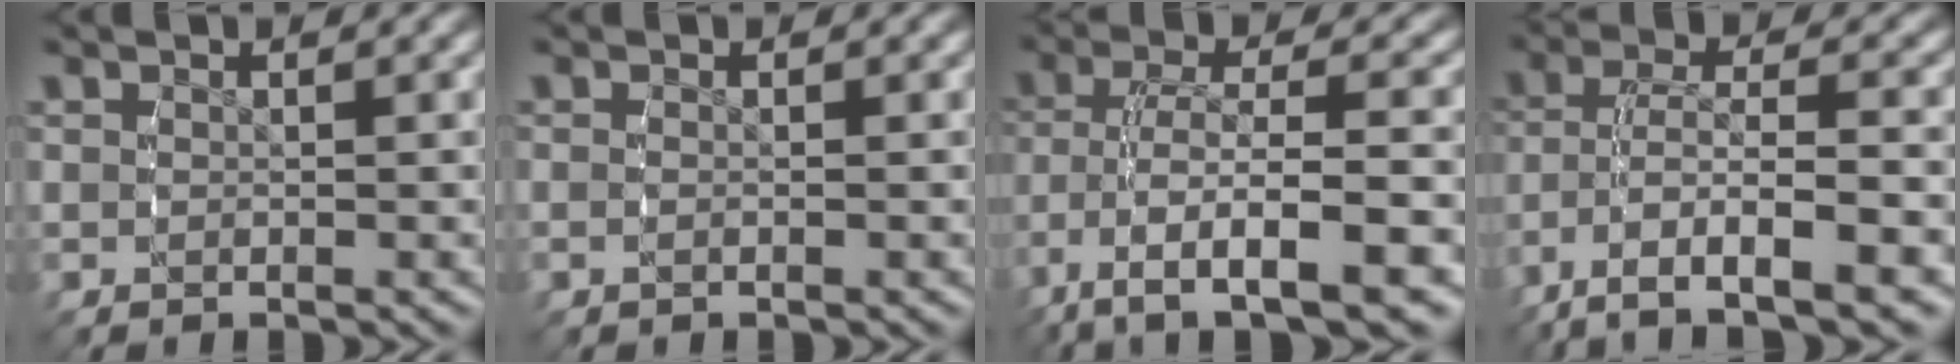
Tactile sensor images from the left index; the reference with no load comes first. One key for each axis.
{"total": 0.6, "fx": -0.4, "fy": 0.1, "fz": 0.4, "tx": -0.012, "ty": -0.002, "tz": -0.008}
{"total": 8.3, "fx": -4.2, "fy": 3.6, "fz": 6.1, "tx": -0.136, "ty": -0.042, "tz": -0.035}
{"total": 6.6, "fx": -3.4, "fy": 3.1, "fz": 4.8, "tx": -0.113, "ty": -0.038, "tz": -0.028}